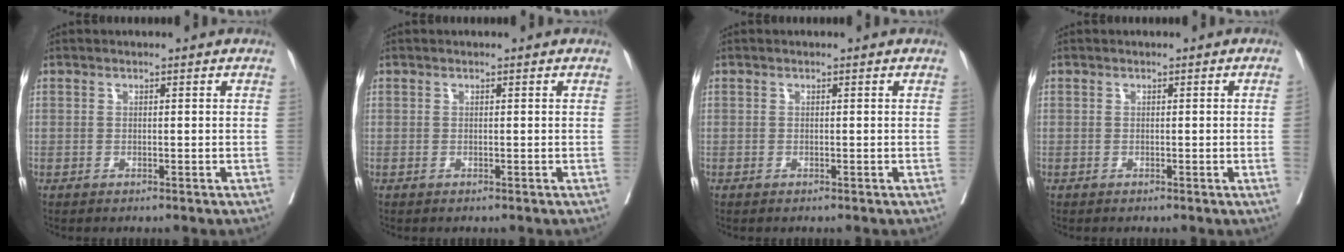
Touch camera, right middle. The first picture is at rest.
{"total": 0.0}
{"total": 0.0}
{"total": 1.8, "force": [-0.2, -0.5, 1.8], "torque": [-0.028, 0.001, 0.001]}